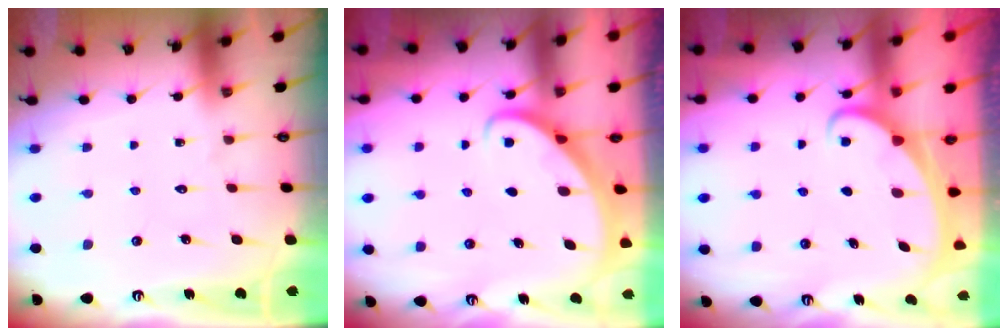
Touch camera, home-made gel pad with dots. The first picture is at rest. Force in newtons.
{"total": 2.7, "press": 2.7, "slide": 0.2}
{"total": 2.1, "press": 2.0, "slide": 0.3}